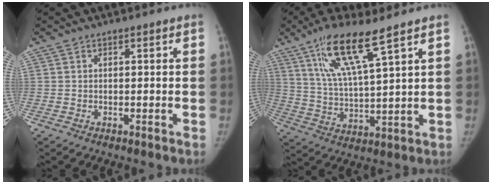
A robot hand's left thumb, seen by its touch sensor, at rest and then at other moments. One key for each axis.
{"total": 12.6, "fx": 7.7, "fy": 1.6, "fz": 9.9, "tx": -0.191, "ty": -0.033, "tz": 0.154}